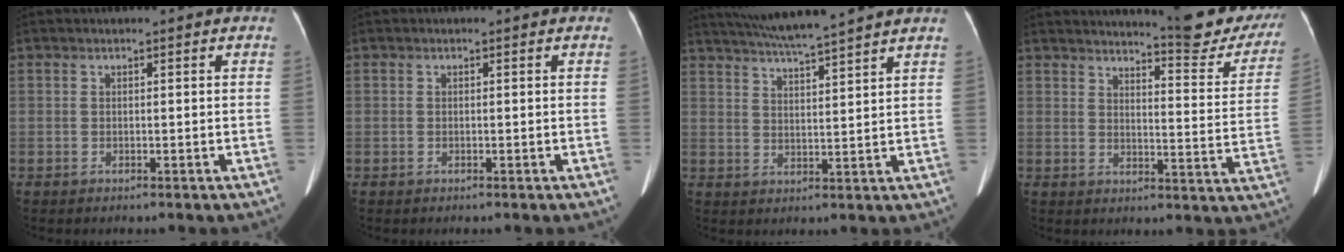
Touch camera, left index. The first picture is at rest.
{"total": 0.0}
{"total": 12.0, "force": [10.6, -1.4, 5.4], "torque": [-0.098, 0.014, 0.158]}
{"total": 16.8, "force": [15.4, 1.8, 6.6], "torque": [-0.073, -0.068, 0.170]}